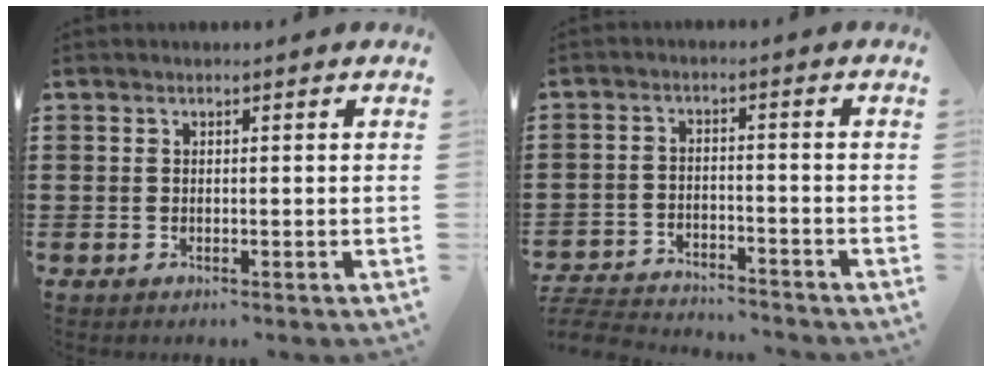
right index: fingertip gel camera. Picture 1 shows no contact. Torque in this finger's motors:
{"motor_torque": [-2.01, -0.13, 0.04, 0.03]}